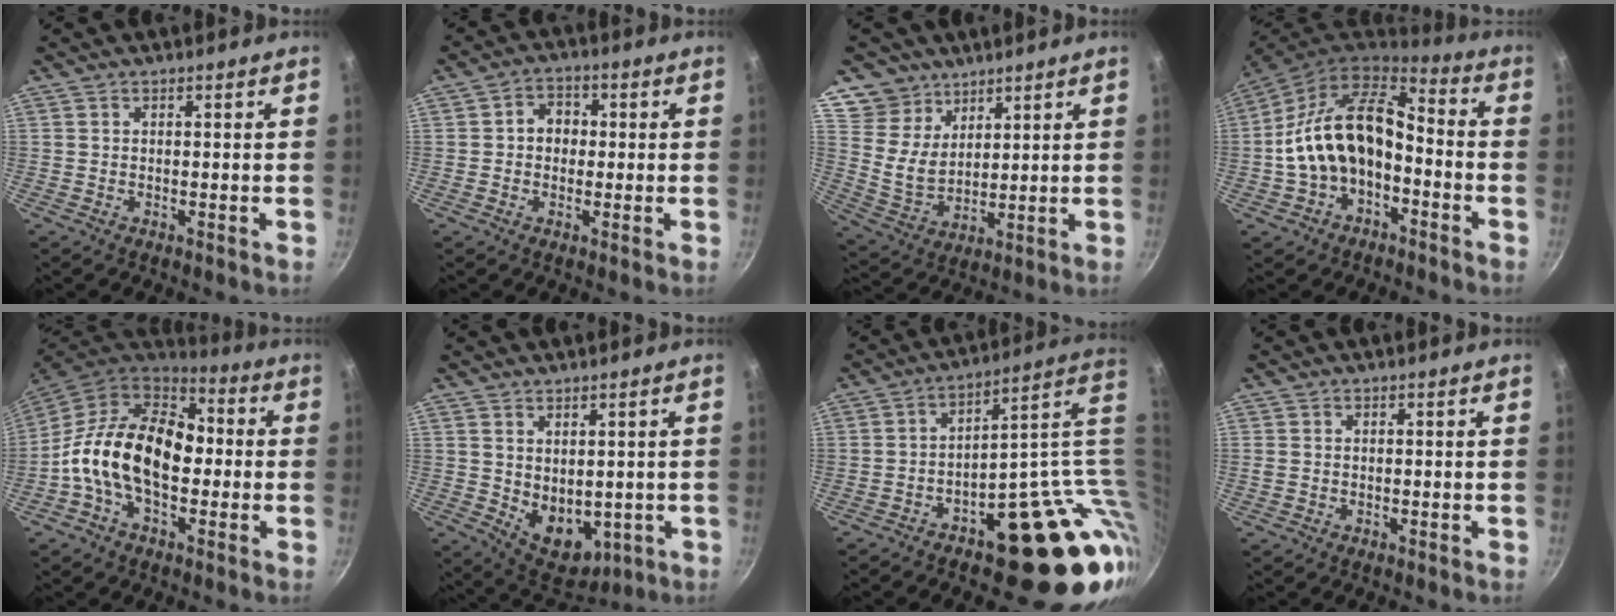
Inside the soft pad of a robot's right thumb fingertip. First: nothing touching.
{"total": 5.0, "force": [0.2, 4.2, 2.7], "torque": [-0.012, 0.011, -0.005]}
{"total": 9.7, "force": [6.6, 6.8, 2.3], "torque": [-0.014, -0.039, 0.132]}
{"total": 17.1, "force": [-2.8, 11.2, 12.7], "torque": [-0.217, 0.058, -0.056]}
{"total": 19.2, "force": [-1.1, 12.4, 14.7], "torque": [-0.215, 0.035, -0.040]}
{"total": 9.1, "force": [0.4, 6.3, 6.5], "torque": [-0.073, -0.023, 0.033]}
{"total": 22.8, "force": [0.1, 11.5, 19.6], "torque": [-0.179, 0.014, 0.019]}
{"total": 1.0, "force": [0.0, 0.9, 0.5], "torque": [-0.010, 0.003, 0.002]}